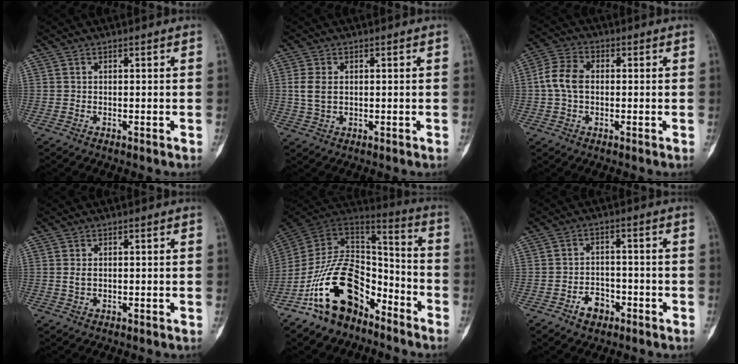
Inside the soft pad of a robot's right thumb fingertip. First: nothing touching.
{"total": 4.0, "force": [0.5, 2.7, 3.0], "torque": [-0.066, 0.000, 0.012]}
{"total": 7.1, "force": [0.0, 5.0, 5.1], "torque": [-0.102, 0.019, -0.007]}
{"total": 1.4, "force": [0.2, 0.8, 1.1], "torque": [-0.021, -0.001, 0.007]}
{"total": 20.2, "force": [-11.4, 11.7, 11.8], "torque": [-0.180, 0.108, -0.207]}
{"total": 4.7, "force": [-2.7, 3.1, 2.2], "torque": [-0.021, 0.026, -0.041]}